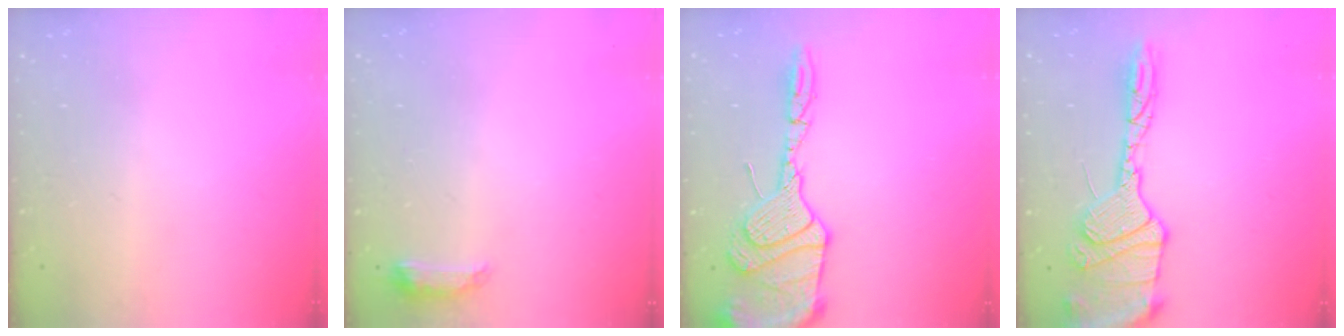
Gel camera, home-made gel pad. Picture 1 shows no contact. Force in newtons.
{"total": 6.5, "press": 6.4, "slide": 1.0}
{"total": 18.6, "press": 18.4, "slide": 3.1}
{"total": 17.9, "press": 17.7, "slide": 2.5}